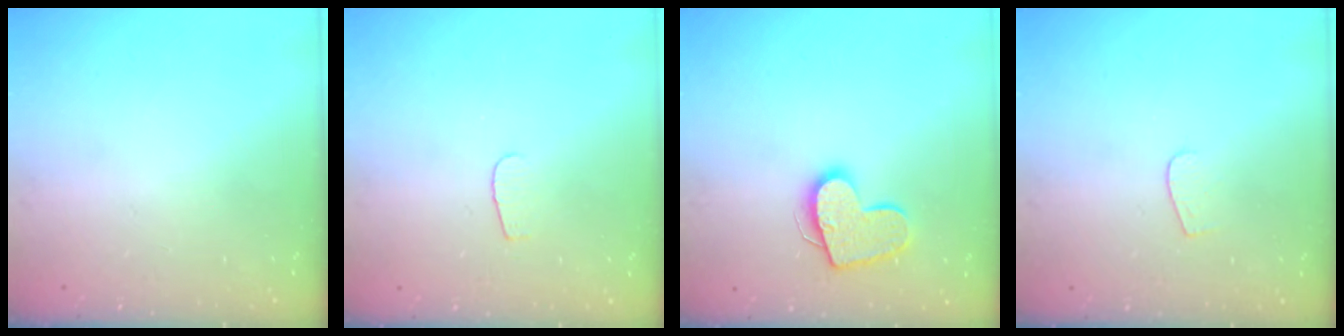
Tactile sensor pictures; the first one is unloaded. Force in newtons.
{"total": 3.5, "press": 3.5, "slide": 0.3}
{"total": 13.9, "press": 13.8, "slide": 1.1}
{"total": 3.7, "press": 3.7, "slide": 0.3}